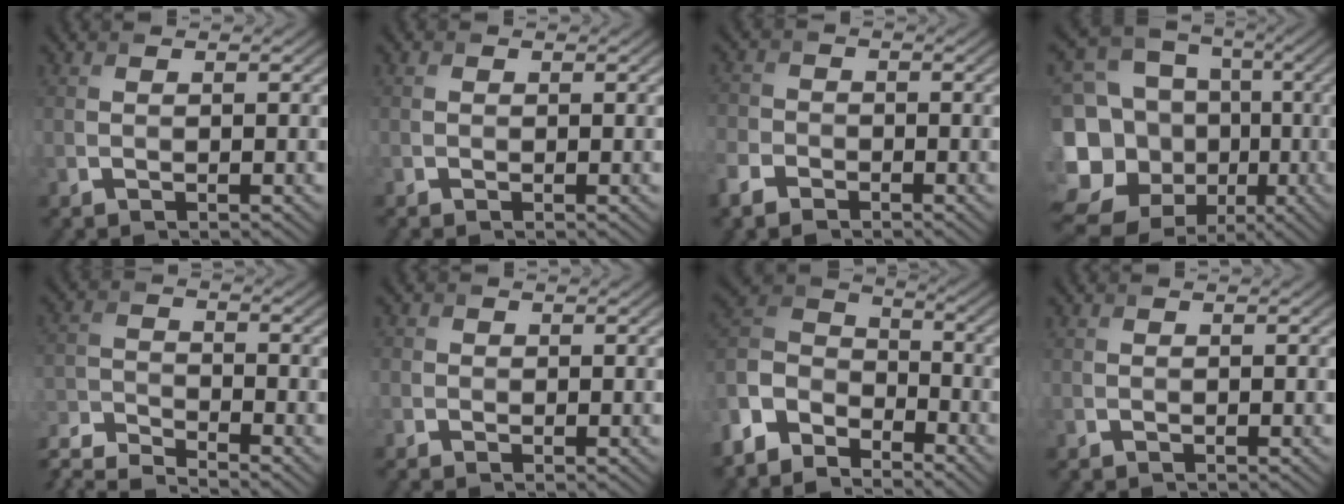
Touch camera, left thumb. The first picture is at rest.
{"total": 0.5, "force": [-0.4, 0.3, 0.2], "torque": [-0.005, -0.001, -0.009]}
{"total": 3.7, "force": [-2.5, 2.1, 1.6], "torque": [-0.046, -0.002, -0.057]}
{"total": 19.0, "force": [-3.6, 16.2, 9.3], "torque": [-0.245, -0.007, -0.069]}
{"total": 7.5, "force": [-6.4, 1.5, 3.5], "torque": [-0.077, -0.014, -0.129]}
{"total": 1.4, "force": [-0.9, 1.1, 0.4], "torque": [-0.006, 0.000, -0.019]}
{"total": 7.2, "force": [-4.0, 4.7, 3.7], "torque": [-0.092, 0.010, -0.100]}
{"total": 0.0}